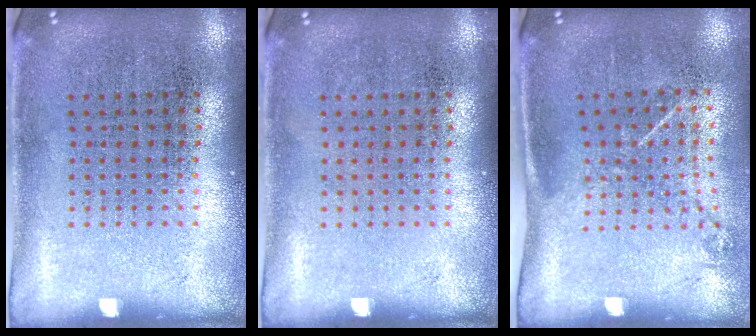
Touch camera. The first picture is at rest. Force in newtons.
{"total": 0.0}
{"total": 1.2, "press": 0.9, "slide": 0.8}